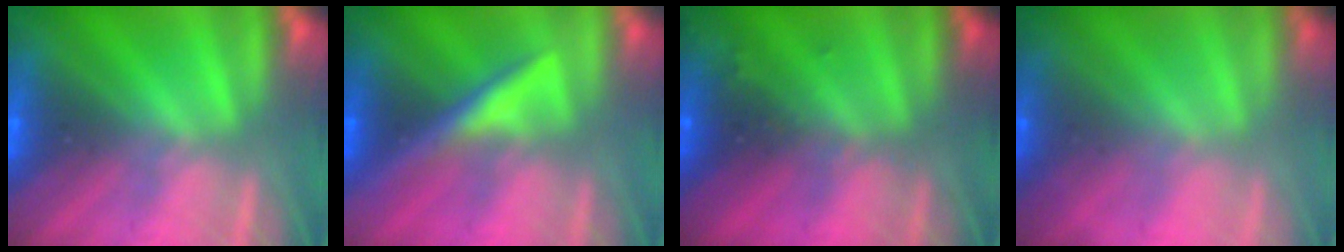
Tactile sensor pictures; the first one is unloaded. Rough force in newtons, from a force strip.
{"total": 3.4}
{"total": 6.6}
{"total": 1.1}